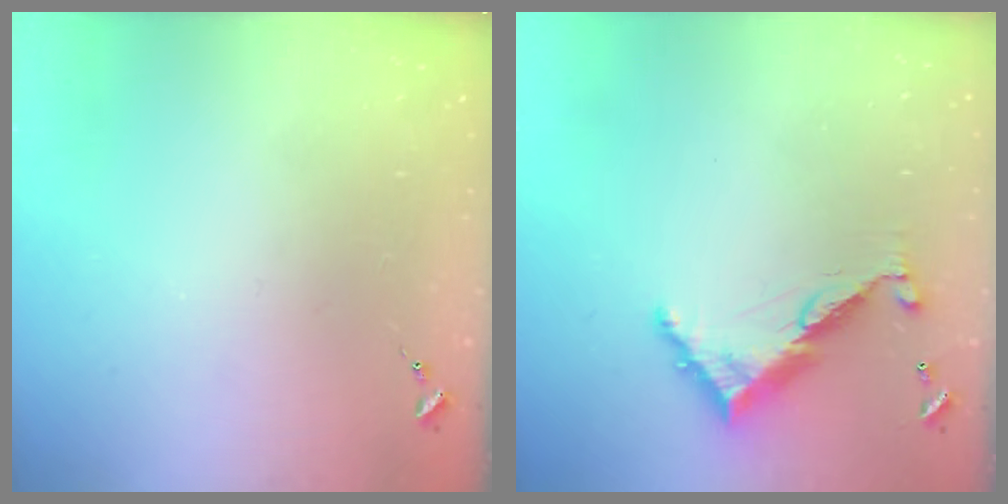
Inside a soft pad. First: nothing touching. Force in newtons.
{"total": 9.0, "press": 9.0, "slide": 0.7}